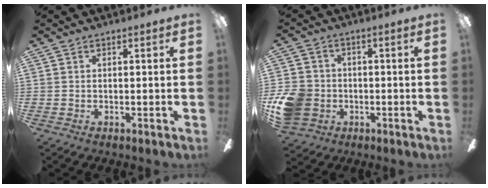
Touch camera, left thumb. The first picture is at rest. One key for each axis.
{"total": 10.9, "fx": -2.6, "fy": 9.4, "fz": 4.9, "tx": -0.112, "ty": 0.025, "tz": -0.044}